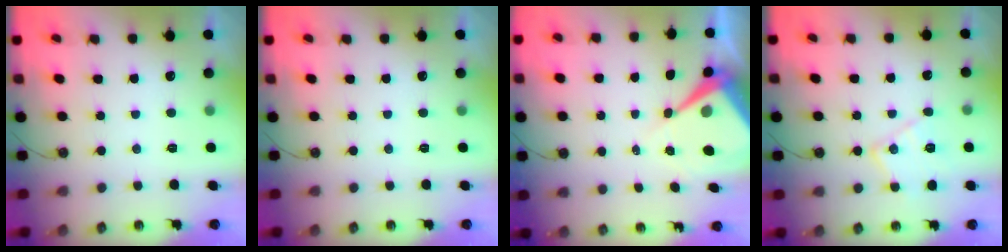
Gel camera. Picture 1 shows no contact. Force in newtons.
{"total": 0.0}
{"total": 9.1, "press": 9.1, "slide": 0.7}
{"total": 12.2, "press": 12.2, "slide": 0.6}